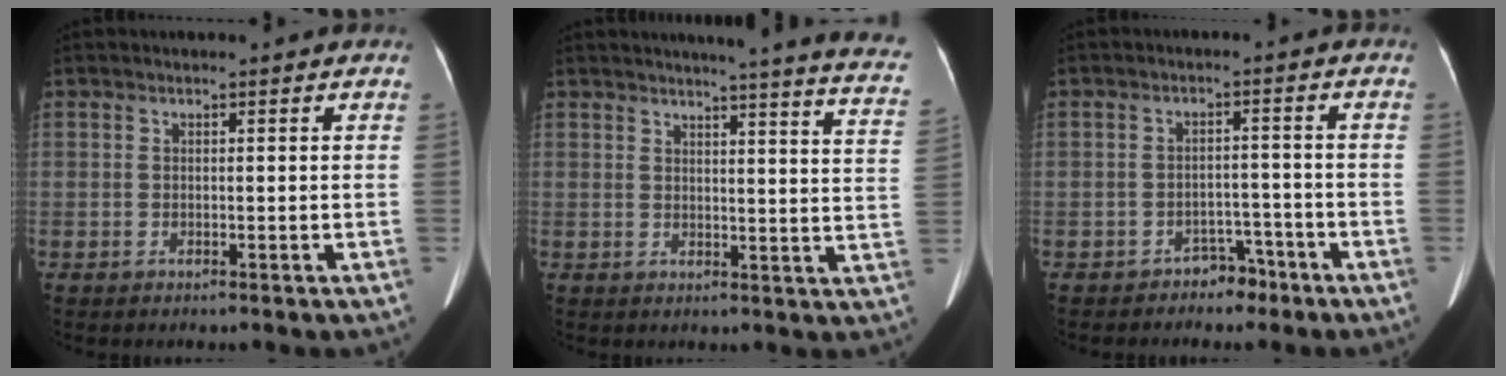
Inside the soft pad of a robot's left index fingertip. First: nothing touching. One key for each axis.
{"total": 20.3, "fx": 18.4, "fy": -0.3, "fz": 8.6, "tx": -0.104, "ty": -0.084, "tz": 0.192}
{"total": 3.5, "fx": -2.8, "fy": 2.1, "fz": 0.7, "tx": -0.011, "ty": 0.010, "tz": -0.037}